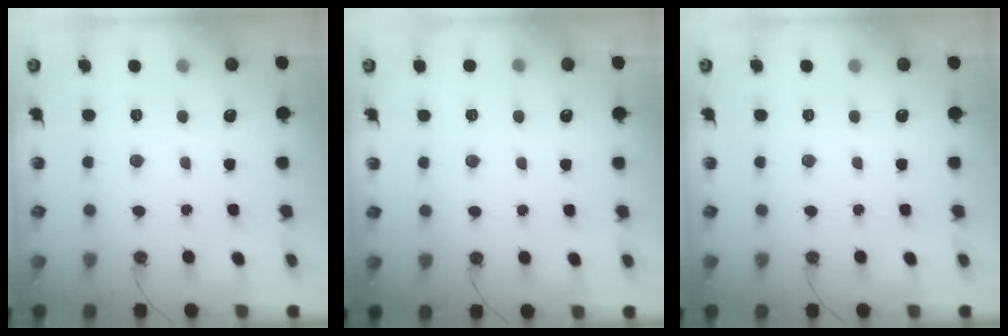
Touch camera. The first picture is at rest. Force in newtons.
{"total": 5.5, "press": 2.2, "slide": 5.1}
{"total": 0.0}